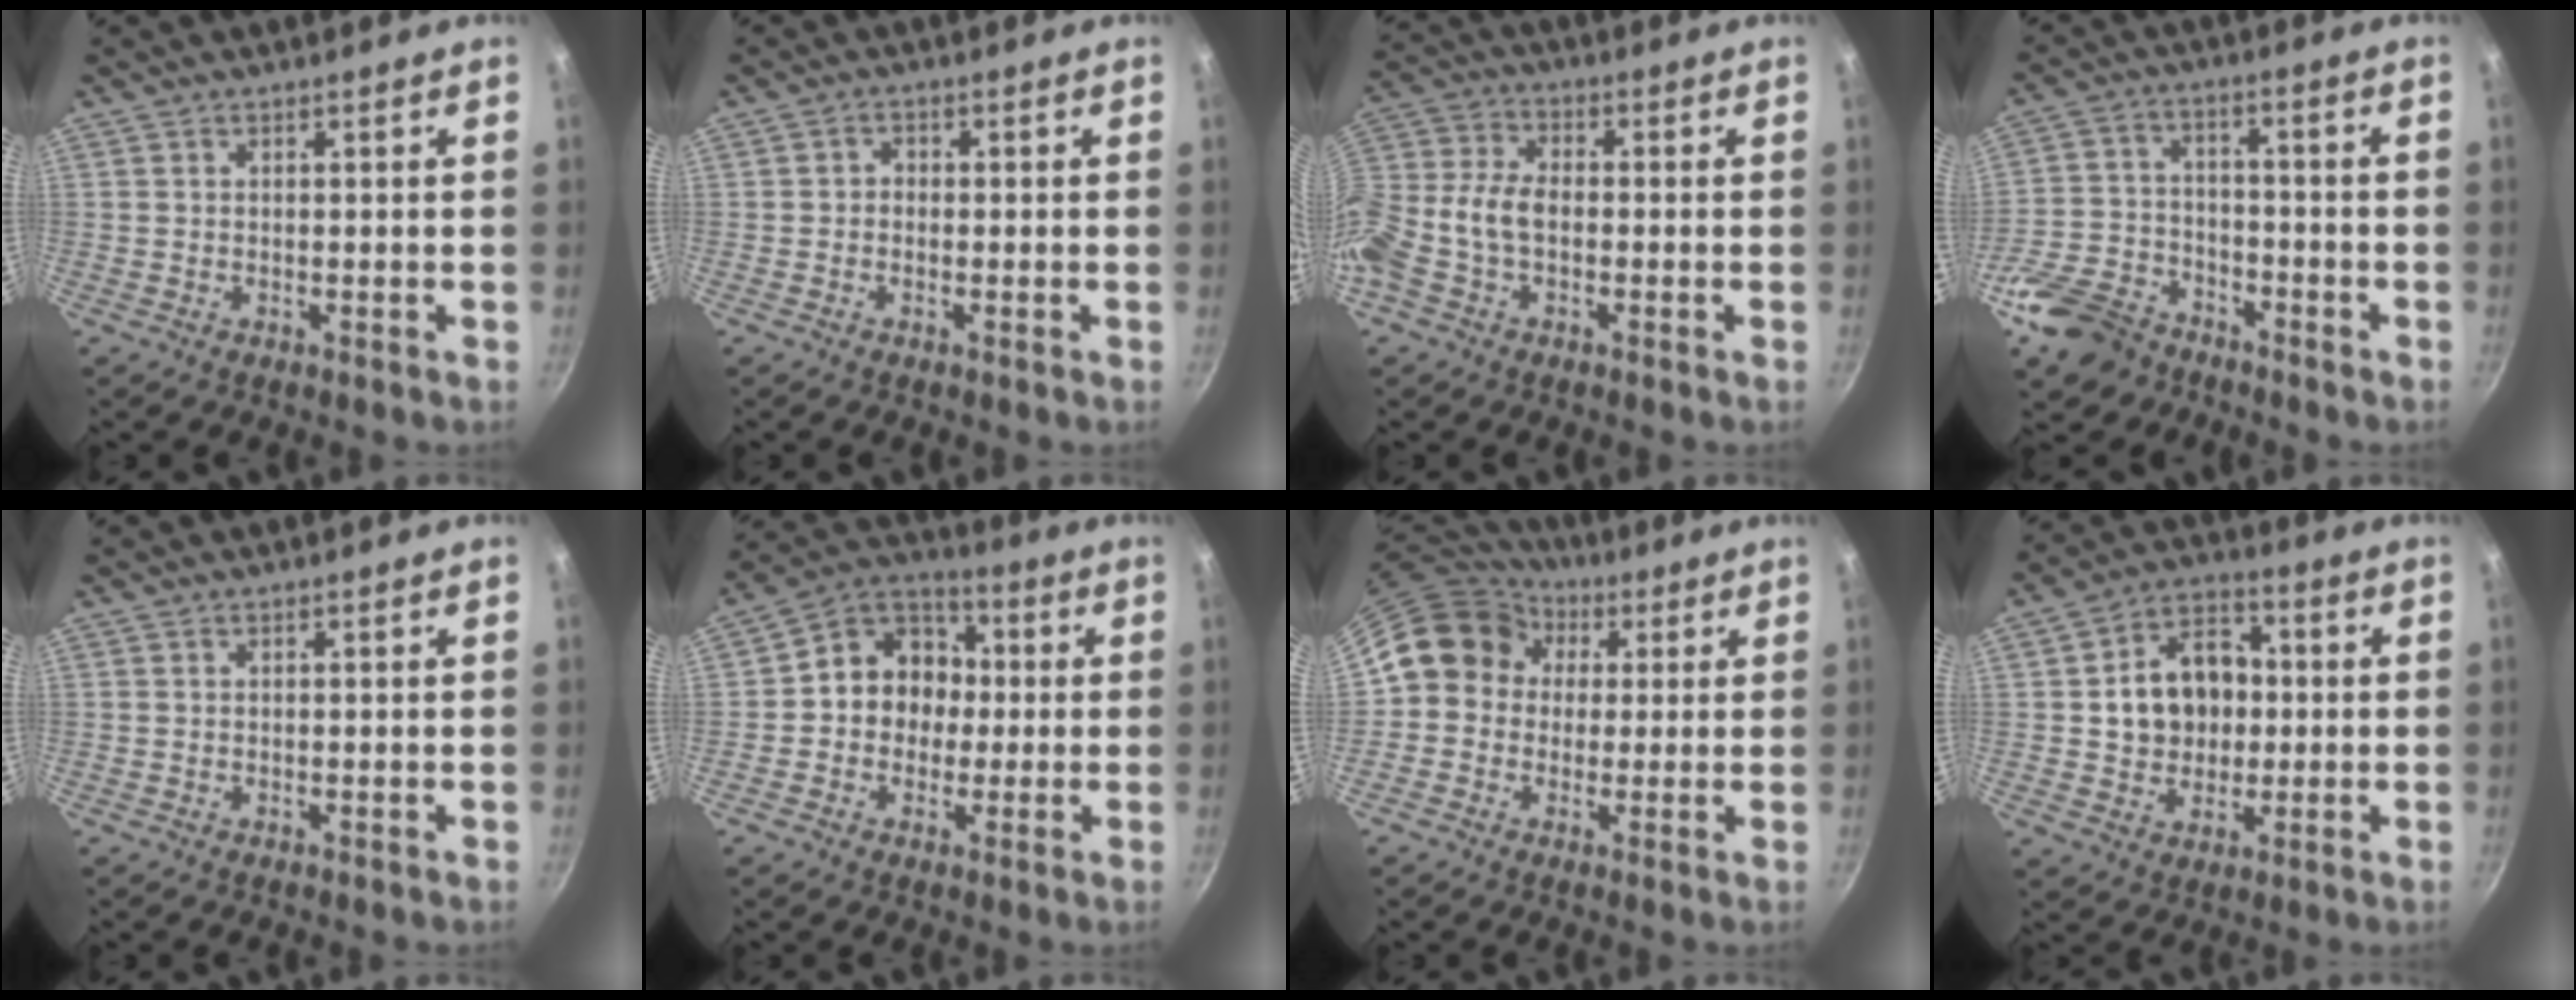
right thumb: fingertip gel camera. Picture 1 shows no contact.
{"total": 1.6, "force": [-0.5, 1.3, 0.6], "torque": [-0.006, 0.008, -0.013]}
{"total": 10.8, "force": [-2.4, 6.9, 7.9], "torque": [-0.160, 0.037, -0.064]}
{"total": 12.1, "force": [-8.1, 7.5, 5.0], "torque": [-0.093, 0.050, -0.156]}
{"total": 0.0}
{"total": 11.3, "force": [-0.2, 9.9, 5.5], "torque": [-0.038, 0.033, -0.026]}
{"total": 12.0, "force": [2.3, 10.7, 5.1], "torque": [-0.053, 0.025, 0.018]}
{"total": 13.0, "force": [0.7, 10.3, 7.9], "torque": [-0.094, 0.020, 0.007]}